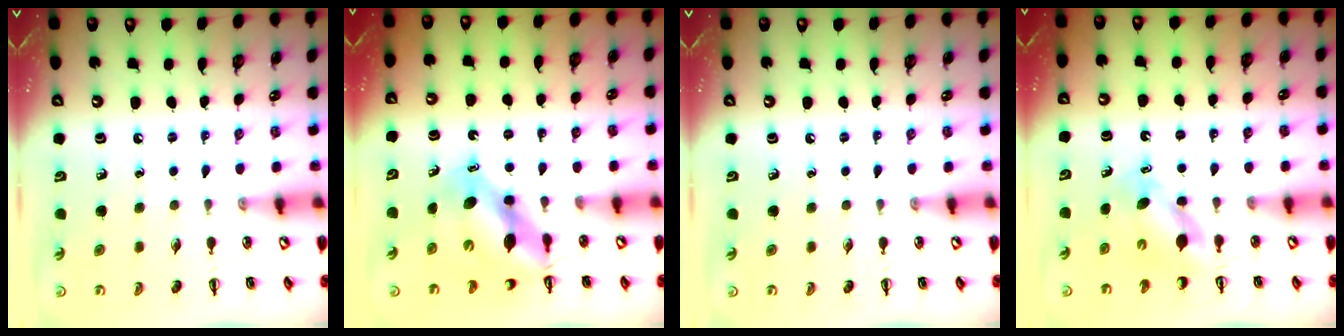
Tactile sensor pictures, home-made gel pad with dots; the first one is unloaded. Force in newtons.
{"total": 9.5, "press": 9.2, "slide": 2.5}
{"total": 0.0}
{"total": 5.2, "press": 5.1, "slide": 0.5}